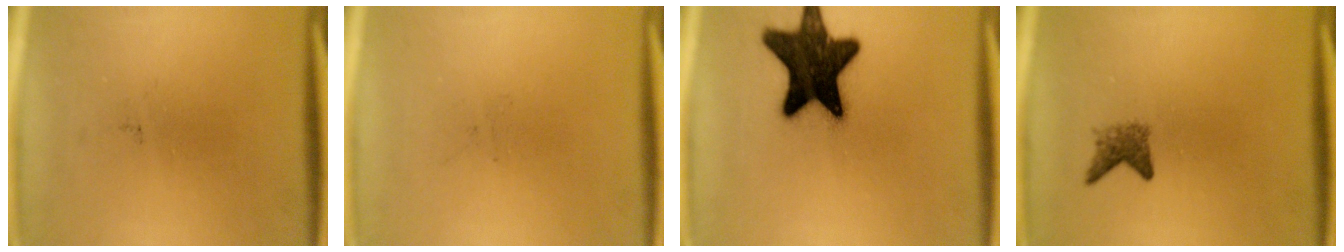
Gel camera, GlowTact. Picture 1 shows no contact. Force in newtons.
{"total": 0.0}
{"total": 17.9}
{"total": 2.2}